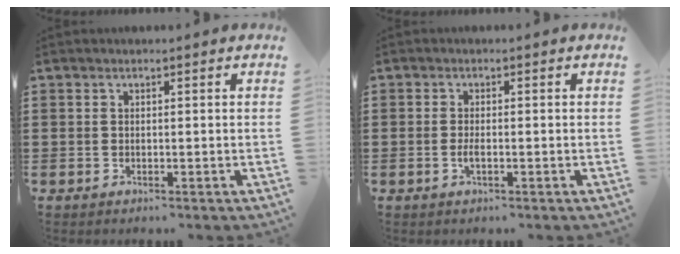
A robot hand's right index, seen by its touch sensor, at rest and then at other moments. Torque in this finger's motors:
{"motor_torque": [2.14, 0.00, 0.15, 0.00]}